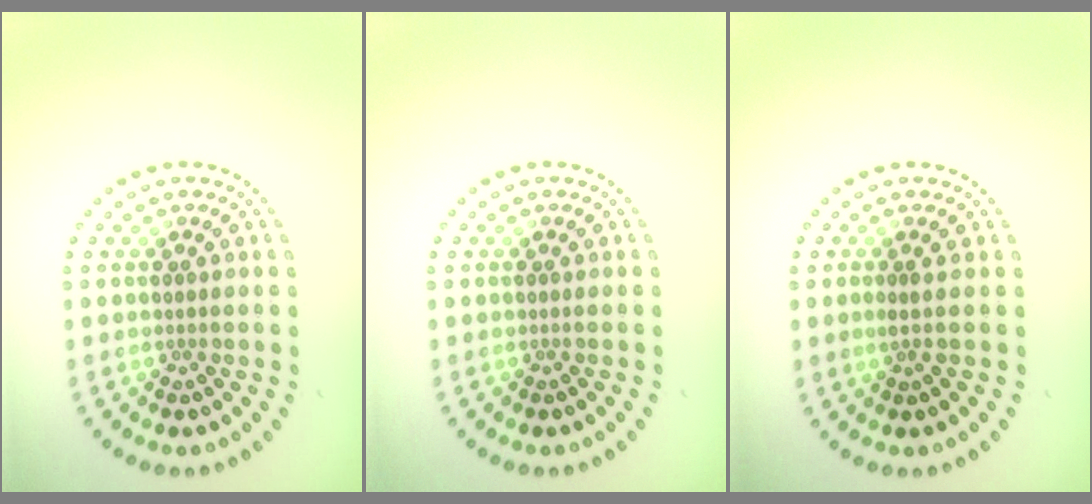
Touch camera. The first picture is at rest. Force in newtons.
{"total": 0.0}
{"total": 0.8, "press": 0.5, "slide": 0.7}